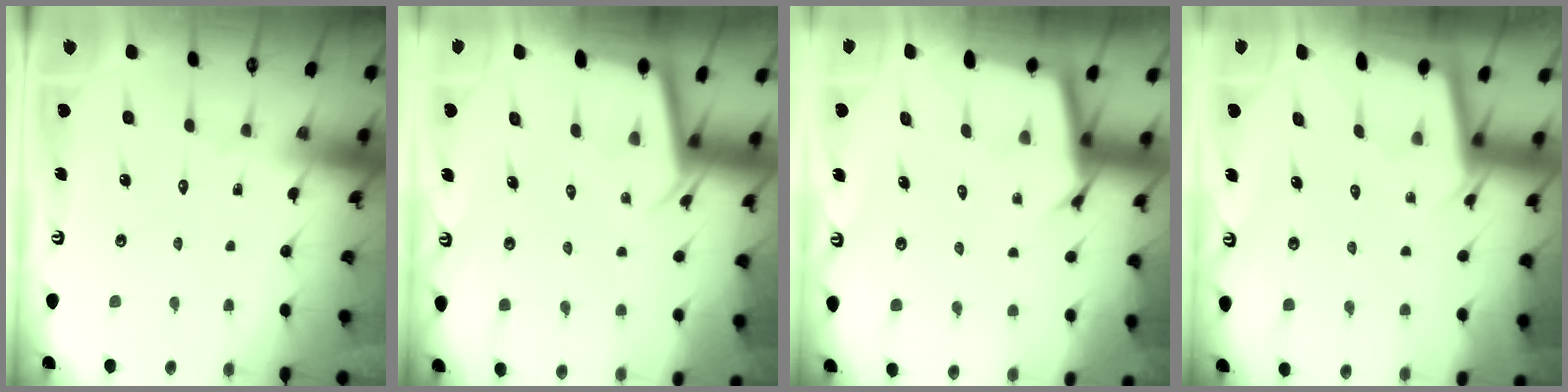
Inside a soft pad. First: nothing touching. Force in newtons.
{"total": 2.3, "press": 2.3, "slide": 0.1}
{"total": 3.2, "press": 3.2, "slide": 0.1}
{"total": 1.8, "press": 1.7, "slide": 0.1}